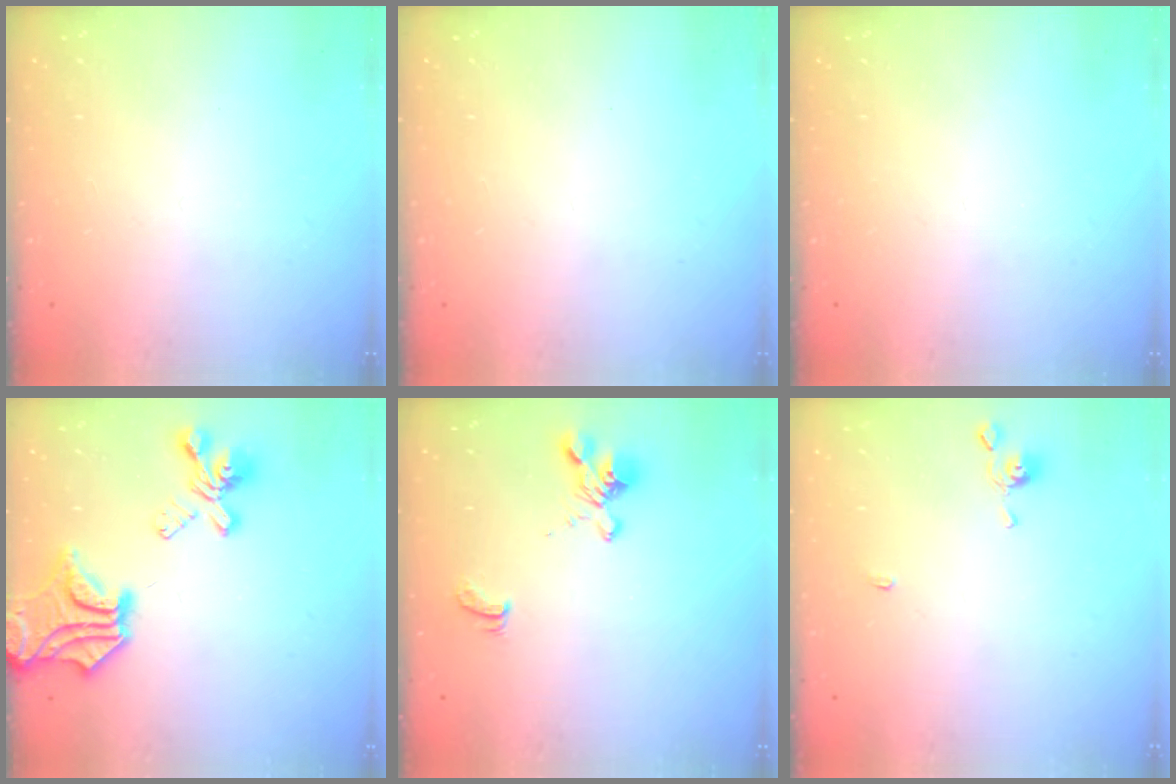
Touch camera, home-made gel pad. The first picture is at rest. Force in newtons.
{"total": 0.0}
{"total": 0.0}
{"total": 11.0, "press": 10.4, "slide": 3.4}
{"total": 1.5, "press": 1.0, "slide": 1.1}
{"total": 1.2, "press": 1.1, "slide": 0.5}